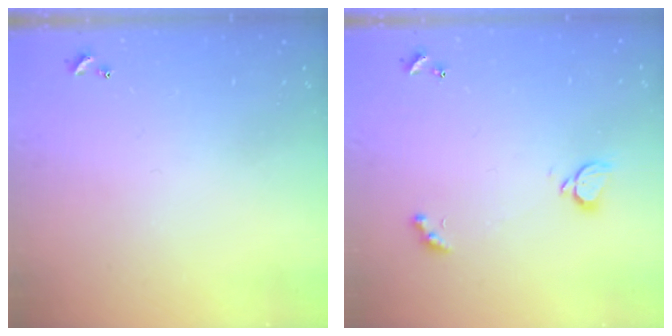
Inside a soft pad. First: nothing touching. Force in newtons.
{"total": 2.1, "press": 1.9, "slide": 0.9}